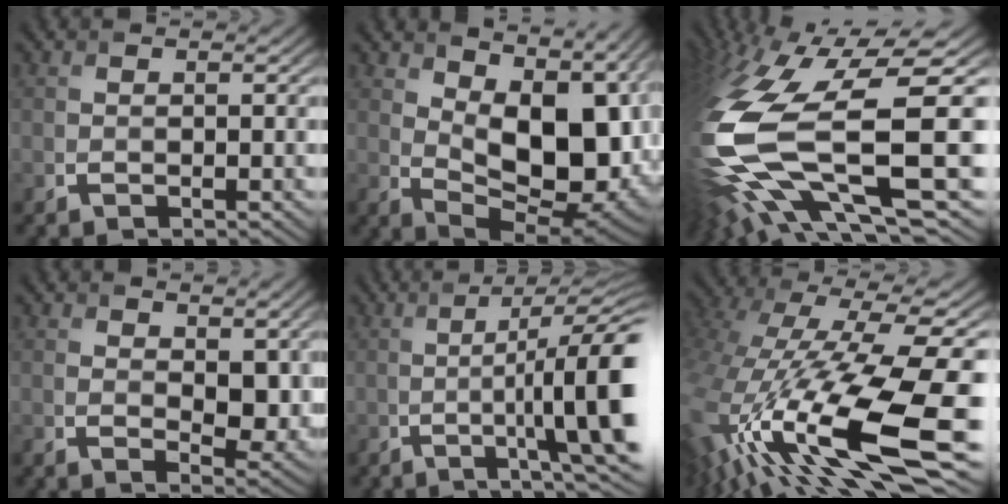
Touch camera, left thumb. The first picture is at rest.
{"total": 16.5, "force": [3.5, 9.1, 13.3], "torque": [-0.179, -0.002, 0.079]}
{"total": 17.9, "force": [-1.2, 6.4, 16.6], "torque": [-0.370, -0.054, 0.011]}
{"total": 7.6, "force": [2.5, 3.9, 6.0], "torque": [-0.099, -0.014, 0.053]}
{"total": 13.8, "force": [-2.0, 2.3, 13.4], "torque": [-0.171, 0.001, -0.015]}
{"total": 17.5, "force": [-5.7, 6.1, 15.3], "torque": [-0.320, -0.052, -0.078]}